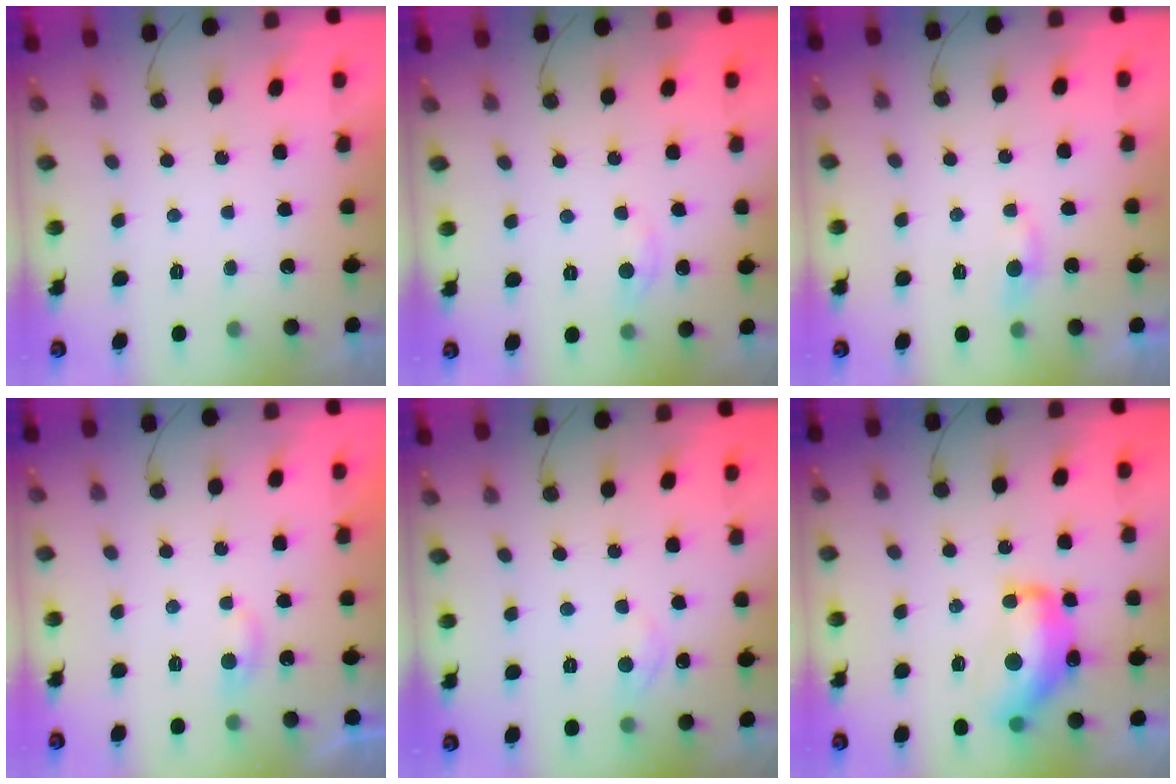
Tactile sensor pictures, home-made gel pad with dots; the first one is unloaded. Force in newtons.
{"total": 3.1, "press": 3.1, "slide": 0.5}
{"total": 3.3, "press": 3.3, "slide": 0.4}
{"total": 3.2, "press": 3.1, "slide": 0.3}
{"total": 4.6, "press": 4.6, "slide": 0.5}
{"total": 14.3, "press": 14.2, "slide": 1.3}